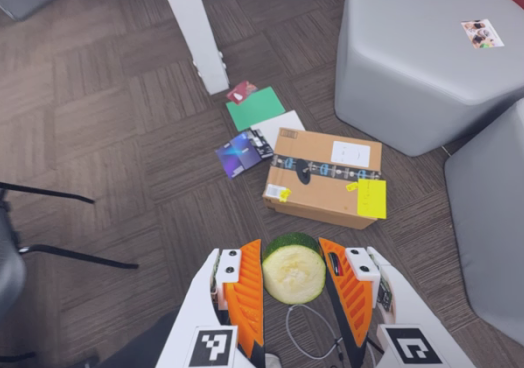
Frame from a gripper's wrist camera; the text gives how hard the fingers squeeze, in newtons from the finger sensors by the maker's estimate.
{"total": 10.4, "left": 10.8, "right": 10.0}